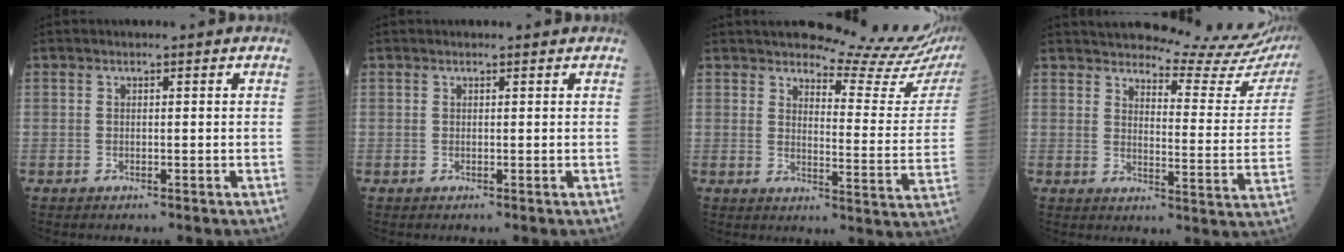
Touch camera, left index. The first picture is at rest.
{"total": 0.0}
{"total": 14.9, "force": [14.3, 0.3, 4.1], "torque": [-0.053, -0.095, 0.155]}
{"total": 19.2, "force": [18.4, 1.8, 5.5], "torque": [-0.072, -0.092, 0.203]}